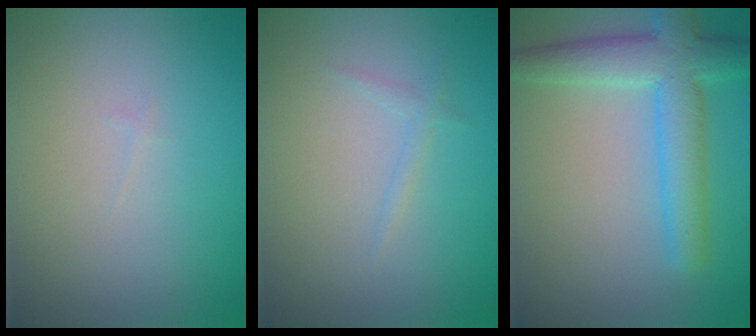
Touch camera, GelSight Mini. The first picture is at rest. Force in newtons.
{"total": 0.7, "press": 0.7, "slide": 0.1}
{"total": 5.5, "press": 5.5, "slide": 0.3}